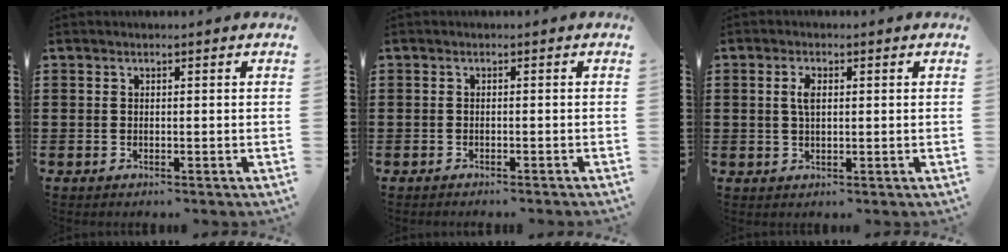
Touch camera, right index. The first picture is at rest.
{"total": 0.8, "force": [-0.7, -0.1, 0.2], "torque": [-0.005, -0.001, -0.015]}
{"total": 2.7, "force": [0.5, 1.2, 2.4], "torque": [-0.052, 0.008, 0.007]}